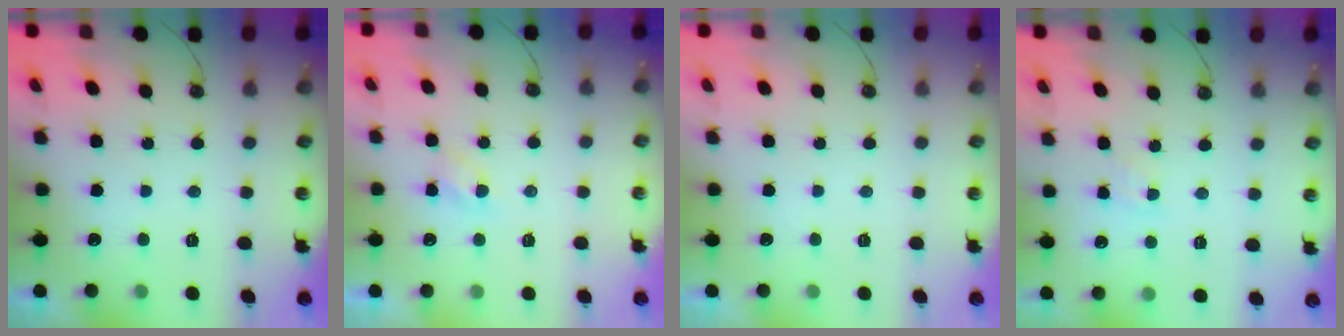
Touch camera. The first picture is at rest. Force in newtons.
{"total": 3.1, "press": 3.0, "slide": 0.5}
{"total": 0.0}
{"total": 4.5, "press": 4.5, "slide": 0.6}